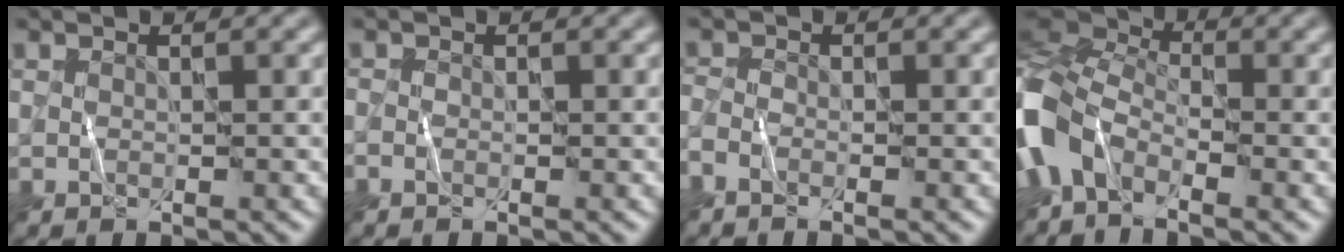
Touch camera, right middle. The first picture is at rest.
{"total": 0.5, "force": [-0.5, 0.3, 0.1], "torque": [-0.001, 0.000, -0.012]}
{"total": 1.5, "force": [-1.4, 0.3, 0.5], "torque": [-0.014, -0.005, -0.038]}
{"total": 7.1, "force": [-3.2, 4.1, 4.9], "torque": [-0.109, 0.002, -0.092]}